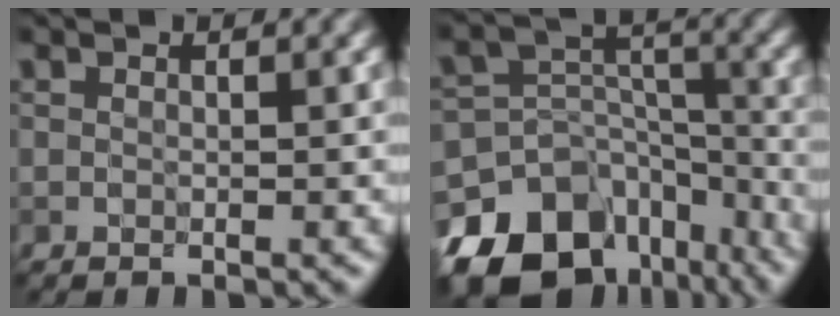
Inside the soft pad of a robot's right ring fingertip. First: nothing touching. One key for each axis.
{"total": 16.1, "fx": -10.9, "fy": 10.2, "fz": 6.0, "tx": -0.136, "ty": -0.020, "tz": -0.151}